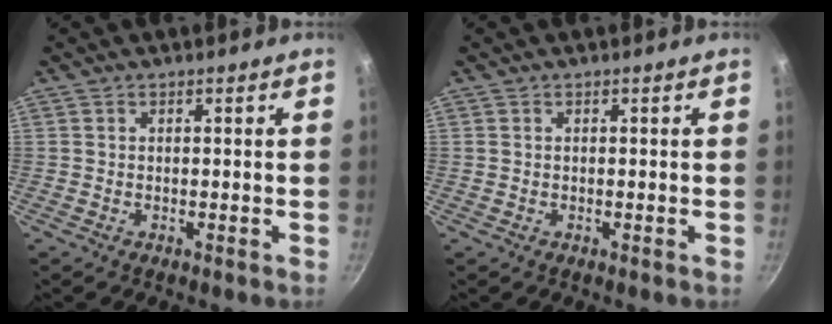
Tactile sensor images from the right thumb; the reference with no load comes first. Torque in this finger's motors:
{"motor_torque": [0.33, -0.02, 0.21, 0.15, 0.06]}